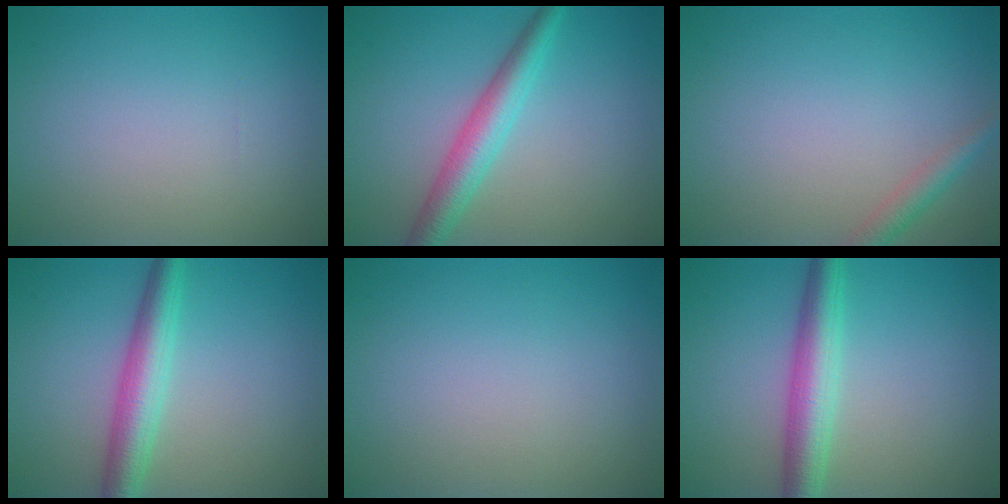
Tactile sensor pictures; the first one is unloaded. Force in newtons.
{"total": 3.8, "press": 3.8, "slide": 0.1}
{"total": 1.8, "press": 1.8, "slide": 0.1}
{"total": 4.3, "press": 4.3, "slide": 0.1}
{"total": 0.0}
{"total": 4.6, "press": 4.6, "slide": 0.1}